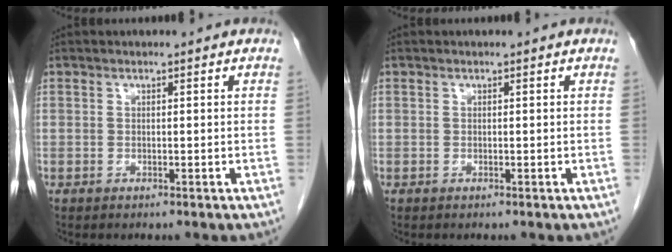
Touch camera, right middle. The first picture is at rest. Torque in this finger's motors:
{"motor_torque": [-0.02, 0.02, -0.02, -0.01]}